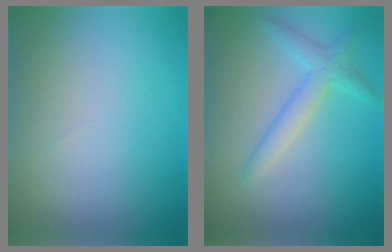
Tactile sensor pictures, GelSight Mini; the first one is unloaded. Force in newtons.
{"total": 2.6, "press": 2.6, "slide": 0.1}